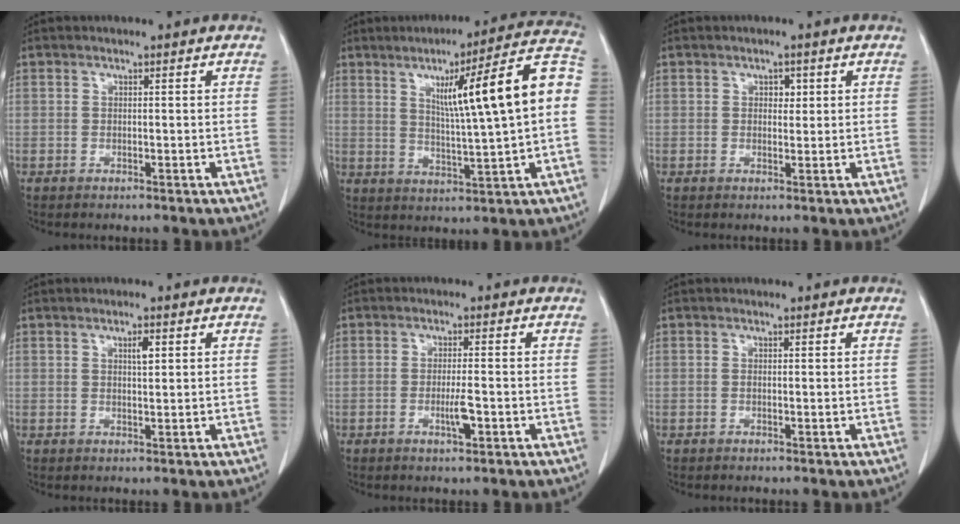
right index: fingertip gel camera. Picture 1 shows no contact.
{"total": 16.5, "force": [2.7, -0.1, 16.3], "torque": [-0.230, 0.026, 0.036]}
{"total": 1.6, "force": [0.5, 1.1, 1.1], "torque": [-0.014, -0.001, 0.006]}
{"total": 1.8, "force": [0.7, 0.4, 1.6], "torque": [-0.028, -0.001, 0.011]}
{"total": 3.0, "force": [-1.1, 0.2, 2.8], "torque": [-0.053, -0.002, -0.018]}
{"total": 0.0}